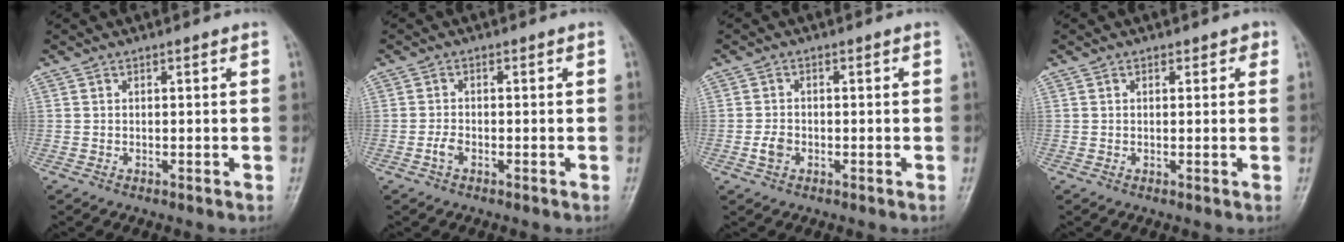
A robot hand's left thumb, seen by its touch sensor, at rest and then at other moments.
{"total": 1.9, "force": [-0.9, 1.1, 1.3], "torque": [-0.028, 0.006, -0.021]}
{"total": 2.6, "force": [-0.9, 1.9, 1.5], "torque": [-0.027, 0.006, -0.019]}
{"total": 1.6, "force": [0.7, 1.2, 0.8], "torque": [0.005, 0.000, 0.004]}